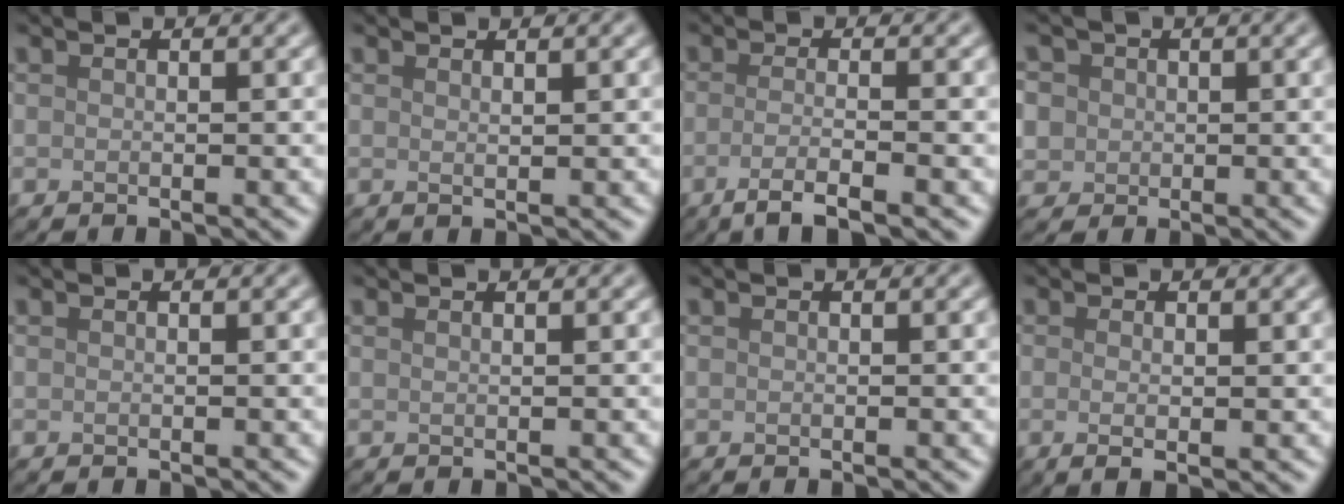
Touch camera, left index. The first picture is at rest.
{"total": 0.7, "force": [0.5, 0.1, 0.4], "torque": [-0.004, 0.000, 0.009]}
{"total": 3.6, "force": [-1.6, 0.8, 3.1], "torque": [-0.049, -0.005, -0.041]}
{"total": 4.9, "force": [1.6, 4.2, 1.8], "torque": [-0.045, 0.023, 0.011]}
{"total": 0.0}
{"total": 0.7, "force": [0.5, 0.3, 0.4], "torque": [-0.003, -0.002, 0.001]}
{"total": 0.0}
{"total": 1.9, "force": [0.0, 0.3, 1.8], "torque": [-0.031, -0.005, 0.000]}